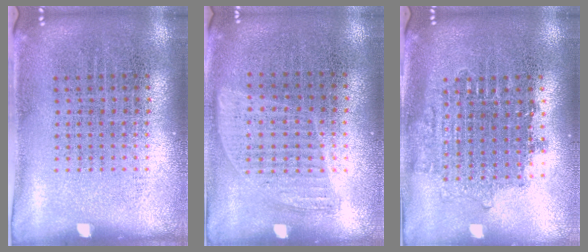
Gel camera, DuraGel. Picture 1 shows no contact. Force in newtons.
{"total": 0.9, "press": 0.8, "slide": 0.4}
{"total": 1.6, "press": 1.3, "slide": 0.9}